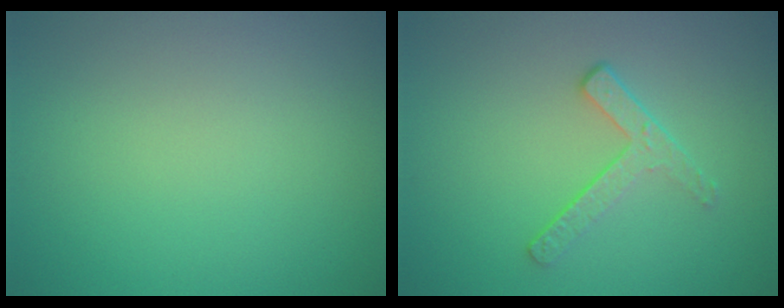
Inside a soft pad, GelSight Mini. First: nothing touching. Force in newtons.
{"total": 2.0, "press": 1.4, "slide": 1.5}